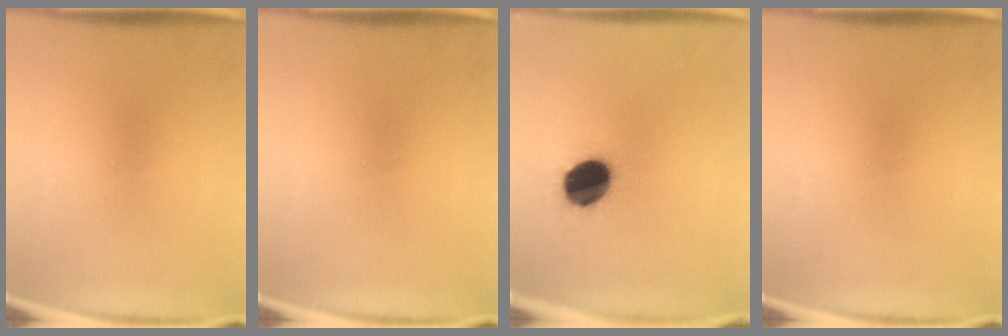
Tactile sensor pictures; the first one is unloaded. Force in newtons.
{"total": 0.0}
{"total": 12.2}
{"total": 0.0}